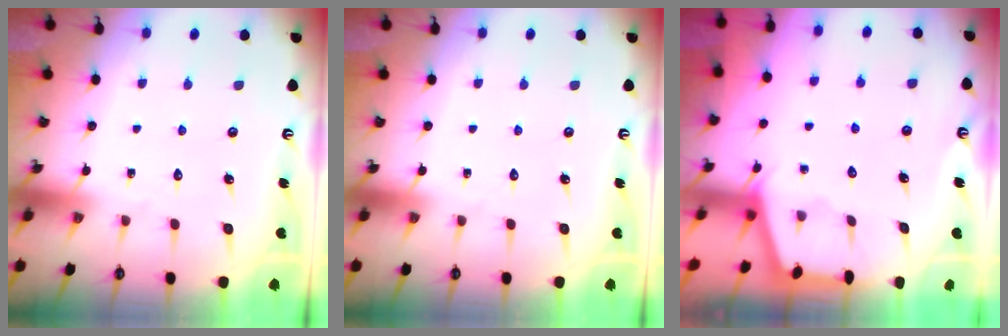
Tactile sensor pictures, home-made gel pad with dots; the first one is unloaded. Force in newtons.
{"total": 0.0}
{"total": 1.7, "press": 1.7, "slide": 0.4}